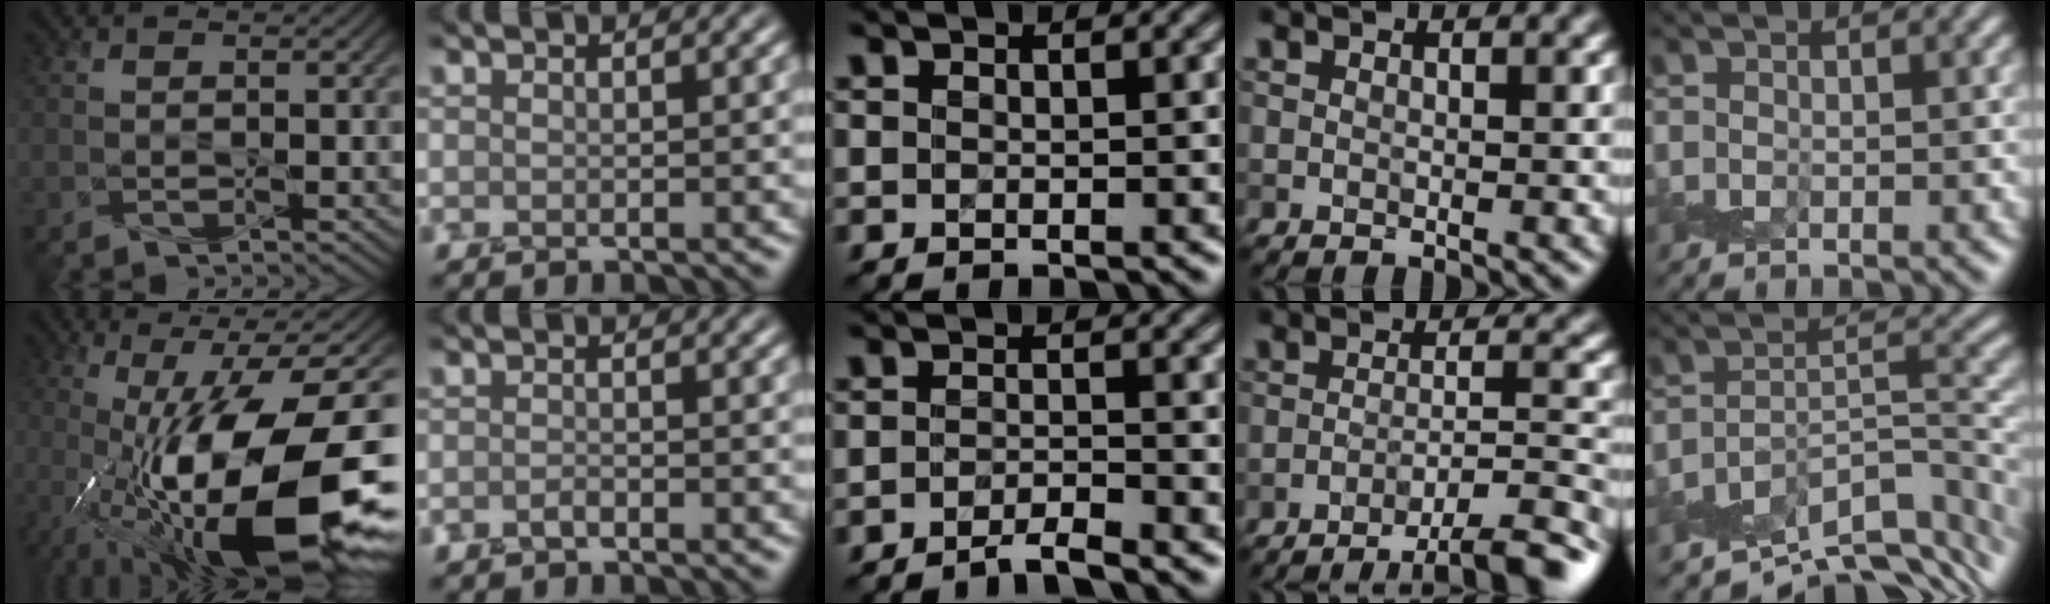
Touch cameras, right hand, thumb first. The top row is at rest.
{"thumb": {"total": 19.4, "force": [-5.8, 5.6, 17.6], "torque": [-0.289, -0.006, -0.098]}, "index": {"total": 0.6, "force": [-0.5, 0.2, 0.2], "torque": [-0.004, 0.007, -0.012]}, "middle": {"total": 2.1, "force": [-1.7, 0.2, 1.2], "torque": [-0.014, 0.007, -0.040]}, "ring": {"total": 7.9, "force": [-5.7, 1.5, 5.2], "torque": [-0.066, 0.006, -0.078]}, "little": {"total": 8.3, "force": [-6.3, 2.9, 4.7], "torque": [-0.059, -0.012, -0.105]}}